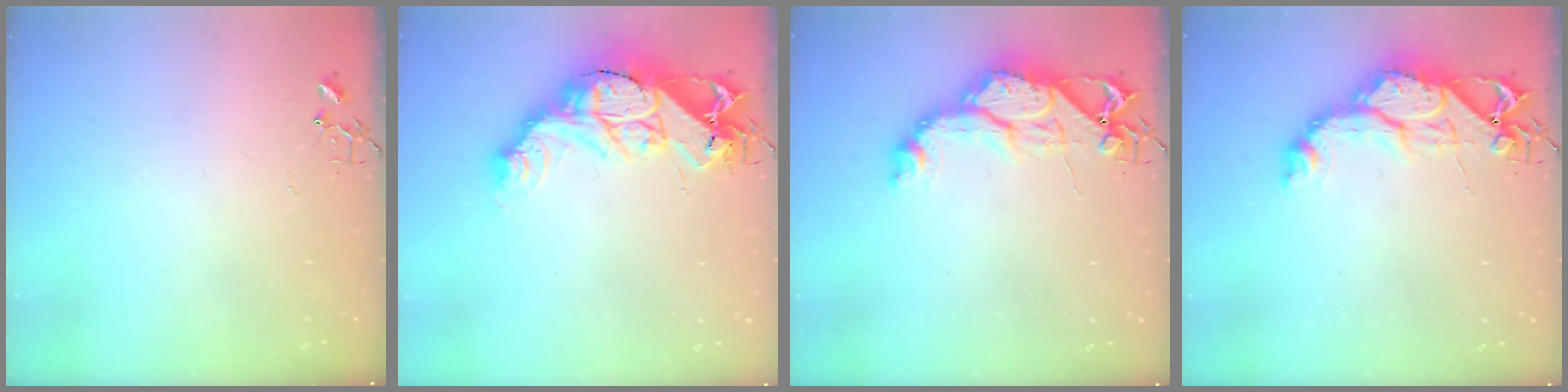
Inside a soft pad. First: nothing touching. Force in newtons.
{"total": 21.5, "press": 21.4, "slide": 1.7}
{"total": 14.0, "press": 13.9, "slide": 1.4}
{"total": 14.0, "press": 13.9, "slide": 1.4}